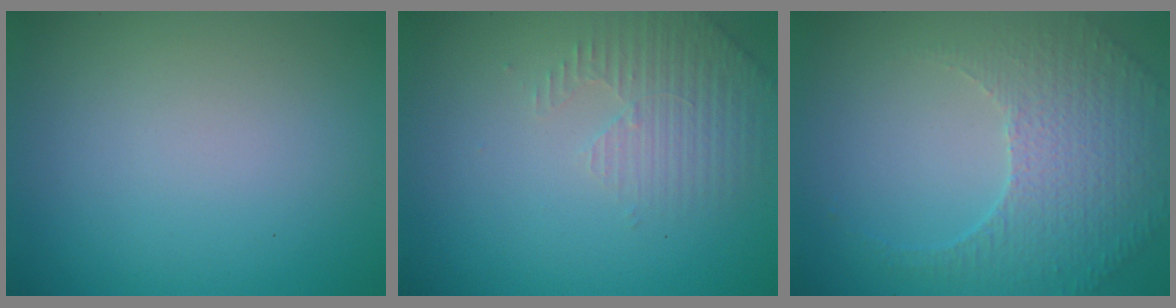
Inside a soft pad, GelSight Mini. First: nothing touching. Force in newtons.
{"total": 2.8, "press": 2.7, "slide": 0.8}
{"total": 5.2, "press": 3.6, "slide": 3.7}